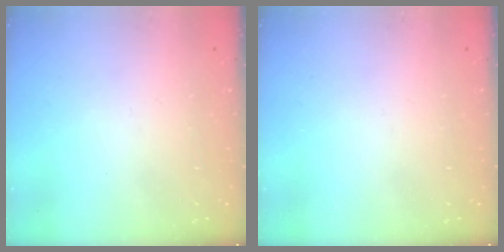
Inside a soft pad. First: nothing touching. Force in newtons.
{"total": 0.0}